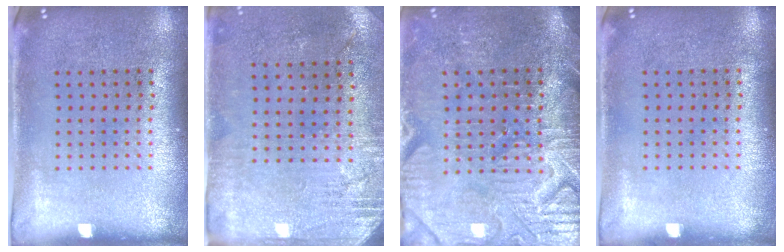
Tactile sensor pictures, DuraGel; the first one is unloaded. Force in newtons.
{"total": 2.7, "press": 2.3, "slide": 1.4}
{"total": 4.0, "press": 3.8, "slide": 1.3}
{"total": 0.0}